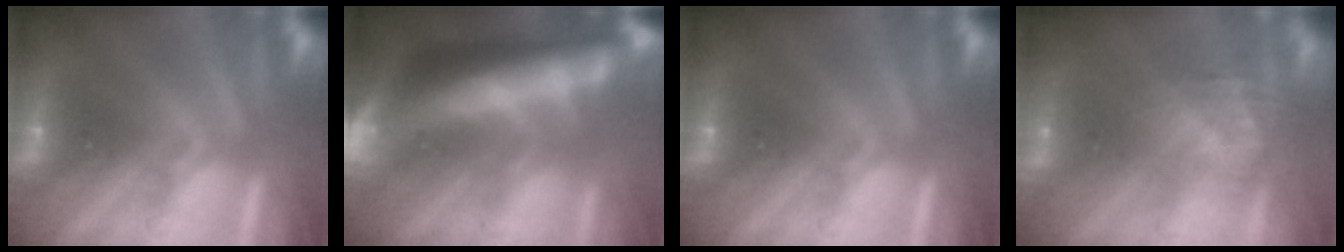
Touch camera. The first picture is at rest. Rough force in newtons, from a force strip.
{"total": 8.3}
{"total": 0.0}
{"total": 9.2}